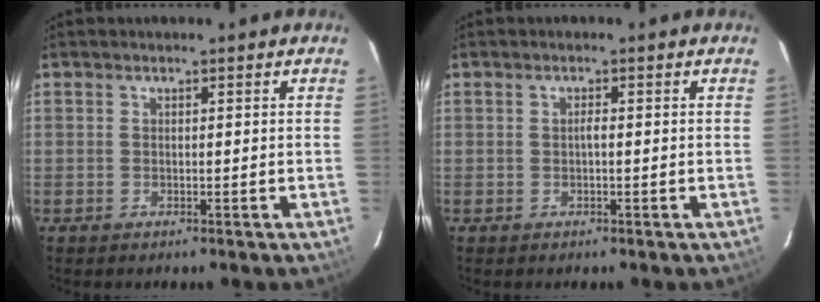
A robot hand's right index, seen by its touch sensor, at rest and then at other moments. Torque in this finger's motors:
{"motor_torque": [0.27, 0.06, 0.12, 0.02]}